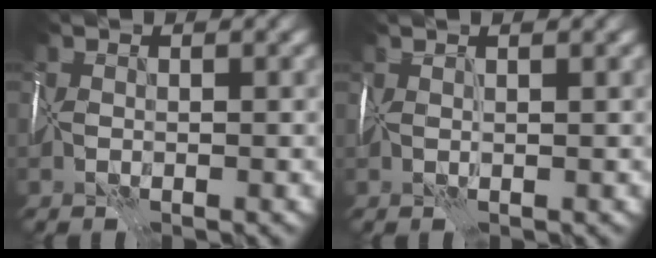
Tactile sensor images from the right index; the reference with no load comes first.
{"total": 2.1, "force": [1.3, 0.4, 1.6], "torque": [-0.011, 0.016, 0.009]}